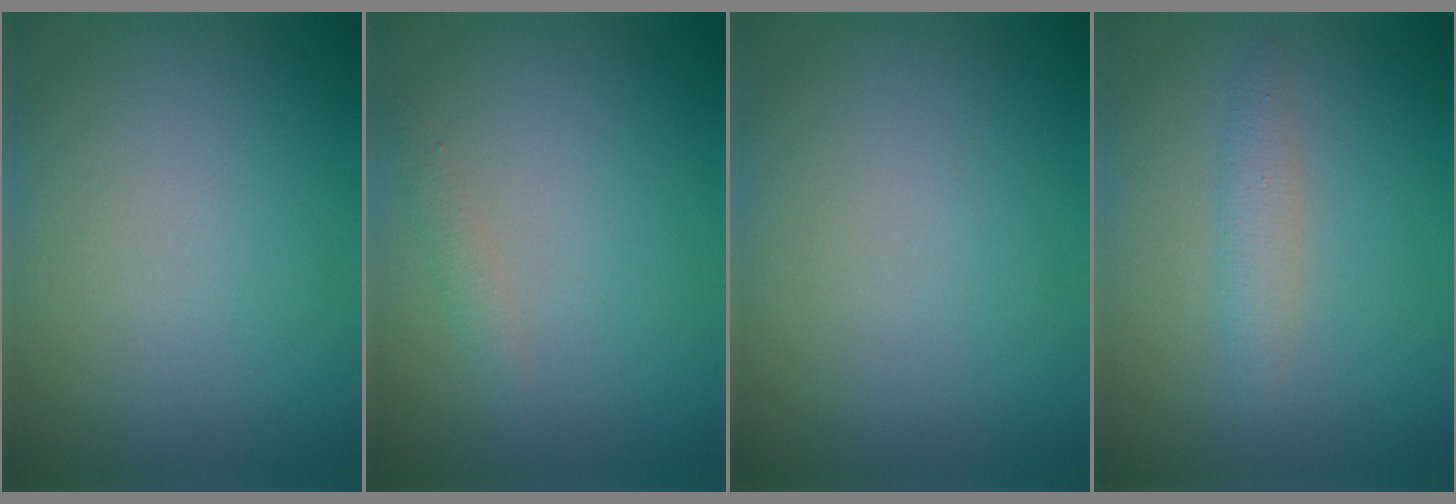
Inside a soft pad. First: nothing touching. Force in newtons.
{"total": 0.8, "press": 0.8, "slide": 0.0}
{"total": 0.0}
{"total": 1.6, "press": 1.6, "slide": 0.0}